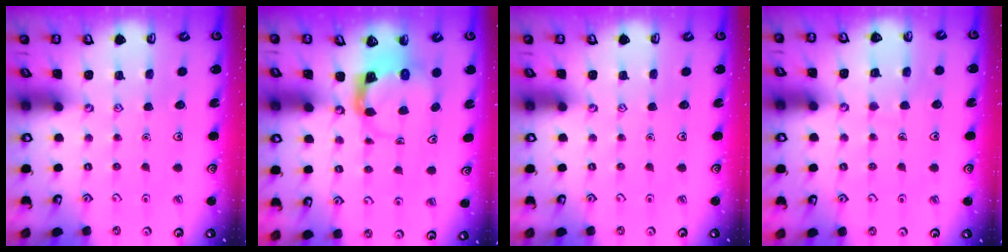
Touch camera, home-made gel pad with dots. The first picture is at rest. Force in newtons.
{"total": 4.0, "press": 3.9, "slide": 0.6}
{"total": 0.0}
{"total": 4.9, "press": 4.9, "slide": 0.3}